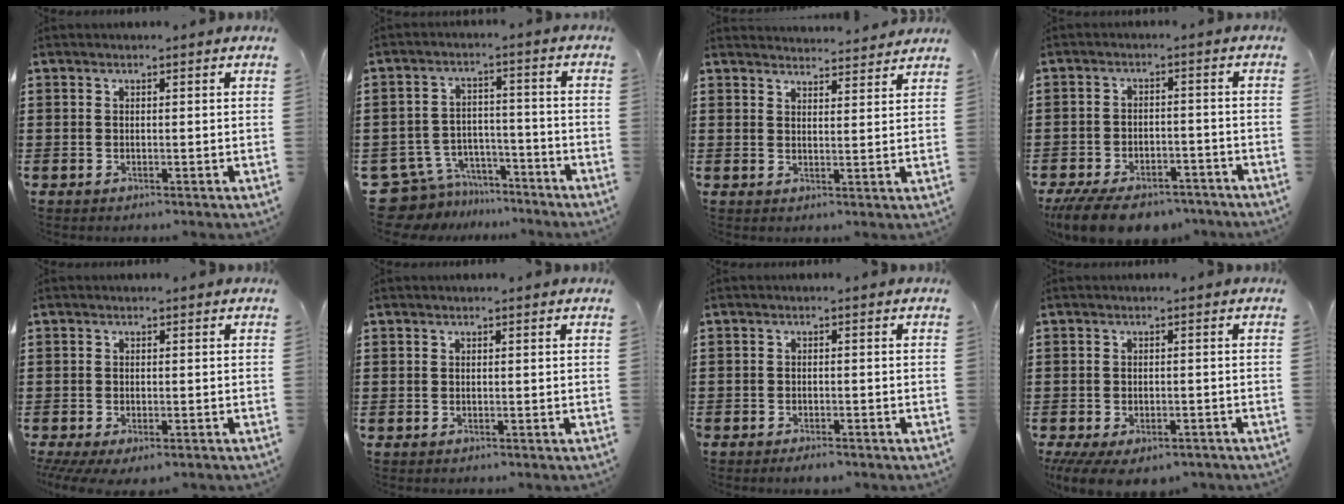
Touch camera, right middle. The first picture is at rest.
{"total": 7.7, "force": [-7.2, 2.7, 0.8], "torque": [-0.044, 0.018, -0.149]}
{"total": 3.1, "force": [3.0, -0.1, -0.5], "torque": [0.000, -0.017, 0.057]}
{"total": 6.5, "force": [-5.9, 1.8, 2.3], "torque": [-0.041, 0.006, -0.112]}
{"total": 1.6, "force": [-1.3, 0.4, 0.8], "torque": [-0.022, -0.006, -0.028]}
{"total": 0.0}
{"total": 1.6, "force": [-1.6, 0.2, 0.3], "torque": [-0.010, -0.001, -0.032]}
{"total": 3.2, "force": [-2.8, 1.0, 1.1], "torque": [-0.034, -0.009, -0.061]}